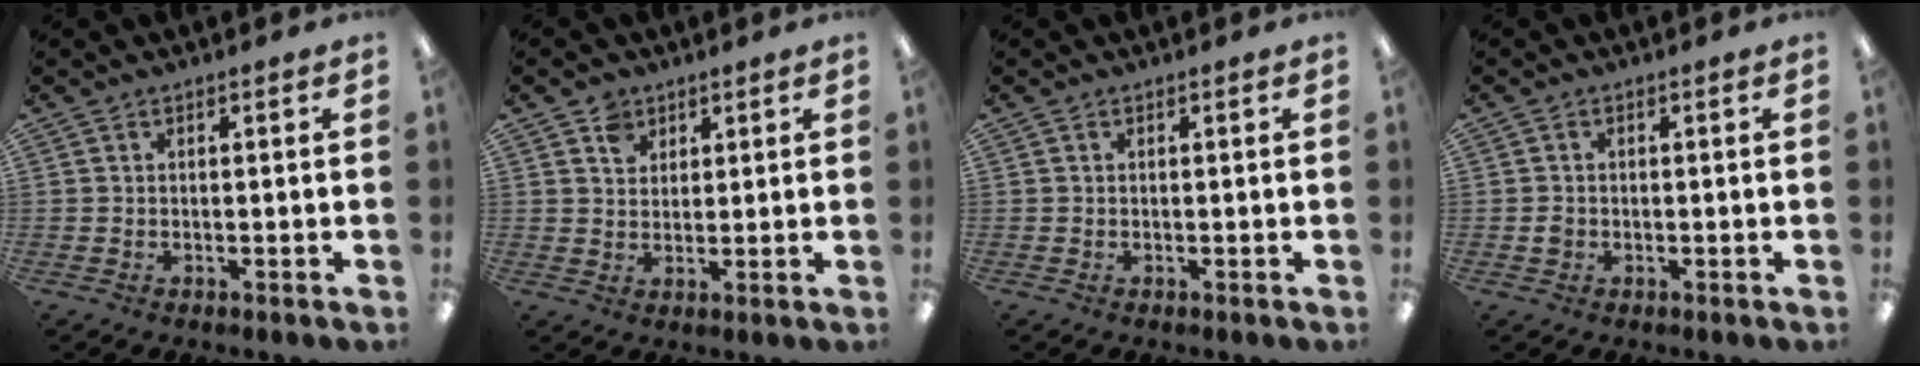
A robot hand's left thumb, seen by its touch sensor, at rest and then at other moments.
{"total": 4.1, "force": [2.6, 3.1, 0.8], "torque": [-0.010, -0.003, 0.048]}
{"total": 0.0}
{"total": 1.3, "force": [-0.2, 1.2, 0.4], "torque": [-0.009, 0.004, -0.006]}